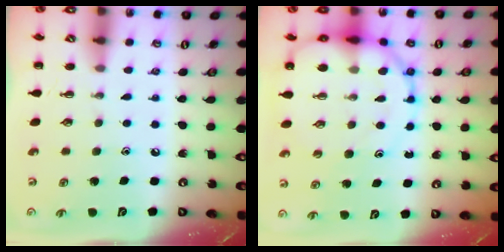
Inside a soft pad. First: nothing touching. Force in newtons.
{"total": 15.7, "press": 15.3, "slide": 3.5}